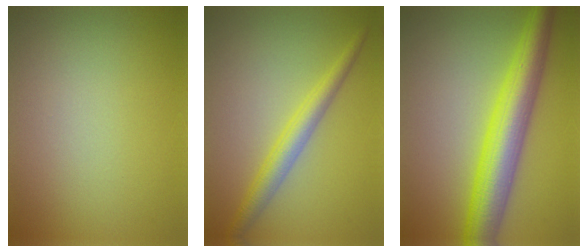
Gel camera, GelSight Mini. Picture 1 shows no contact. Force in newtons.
{"total": 3.1, "press": 3.1, "slide": 0.0}
{"total": 7.6, "press": 7.6, "slide": 0.1}